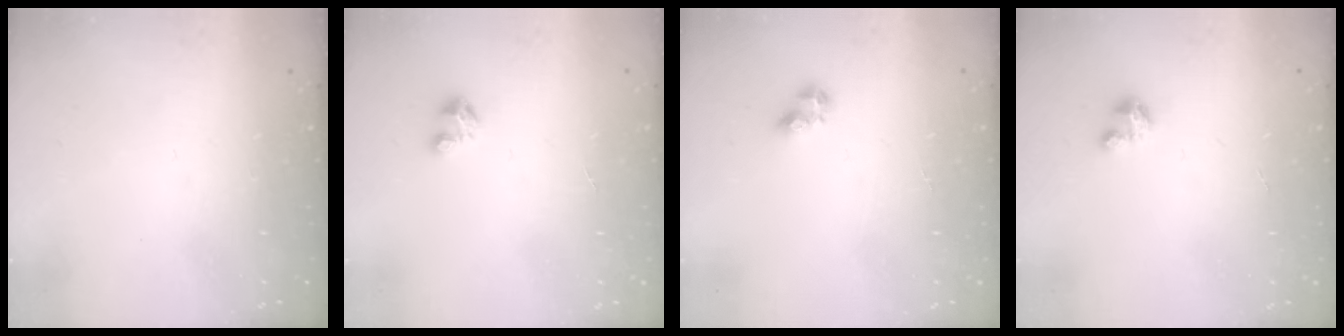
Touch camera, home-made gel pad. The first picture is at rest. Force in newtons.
{"total": 1.7, "press": 1.7, "slide": 0.1}
{"total": 3.9, "press": 3.9, "slide": 0.5}
{"total": 3.3, "press": 3.3, "slide": 0.2}